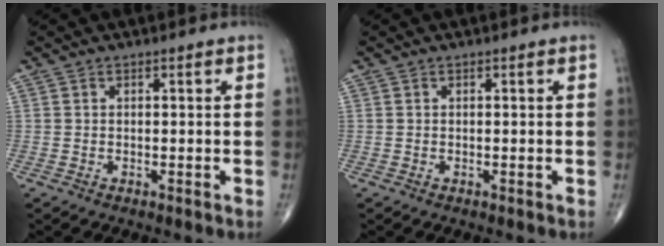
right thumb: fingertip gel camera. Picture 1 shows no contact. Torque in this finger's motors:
{"motor_torque": [-0.01, 0.01, -0.02, -0.02, 0.00]}